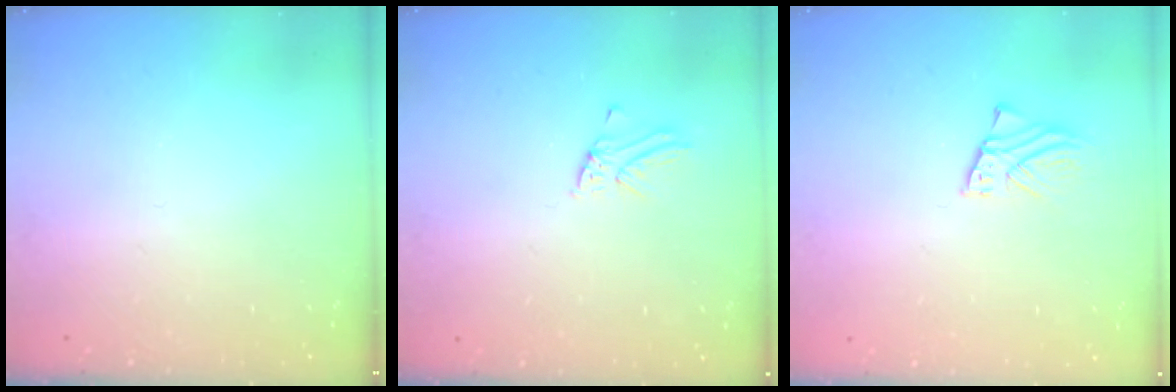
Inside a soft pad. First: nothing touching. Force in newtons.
{"total": 1.4, "press": 1.4, "slide": 0.1}
{"total": 1.7, "press": 1.7, "slide": 0.1}